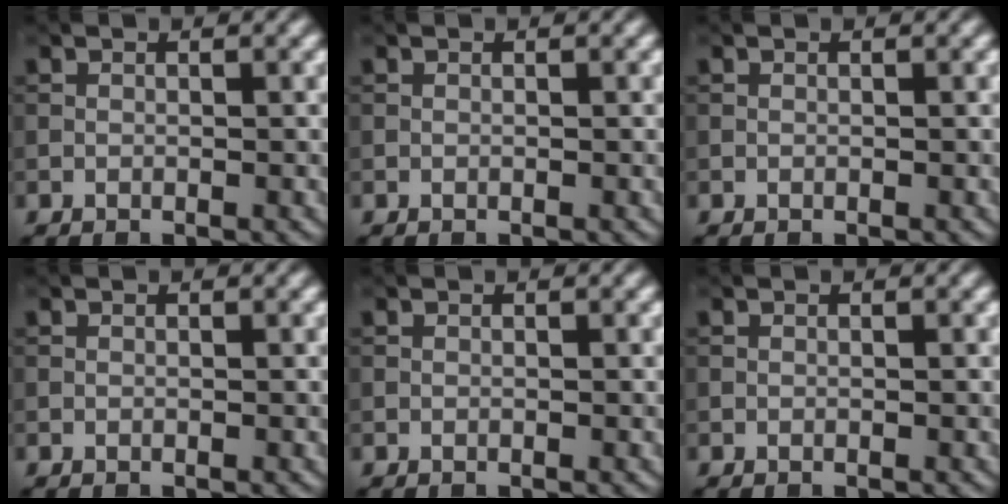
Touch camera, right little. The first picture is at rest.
{"total": 0.0}
{"total": 0.0}
{"total": 0.0}
{"total": 0.0}
{"total": 0.0}